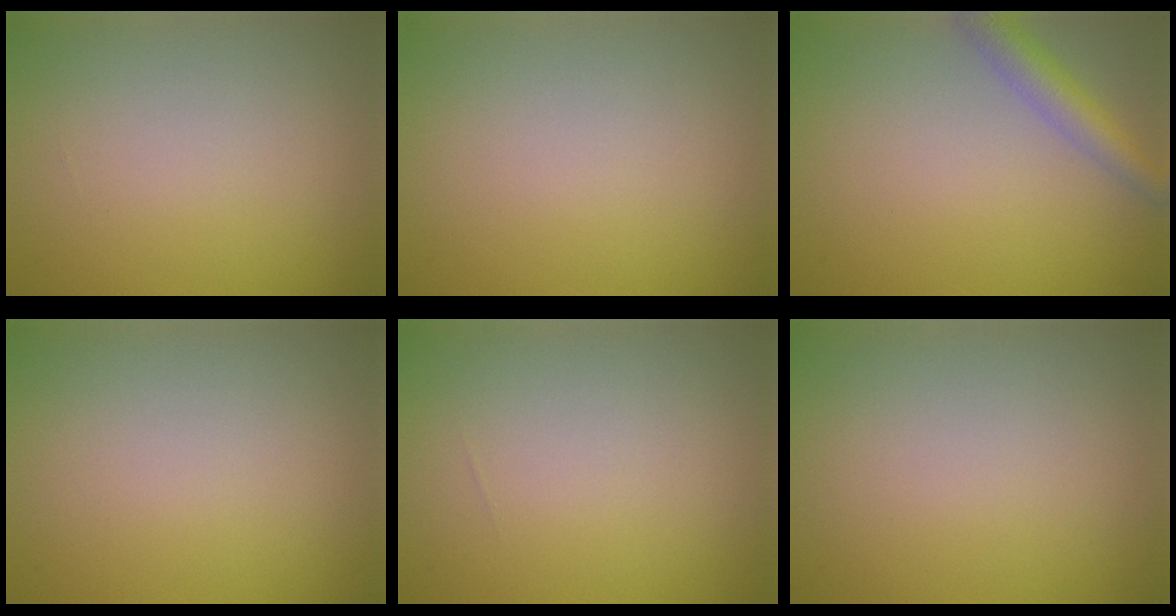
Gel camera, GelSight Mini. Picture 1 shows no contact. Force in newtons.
{"total": 0.0}
{"total": 3.3, "press": 3.3, "slide": 0.1}
{"total": 0.0}
{"total": 0.0}
{"total": 0.0}